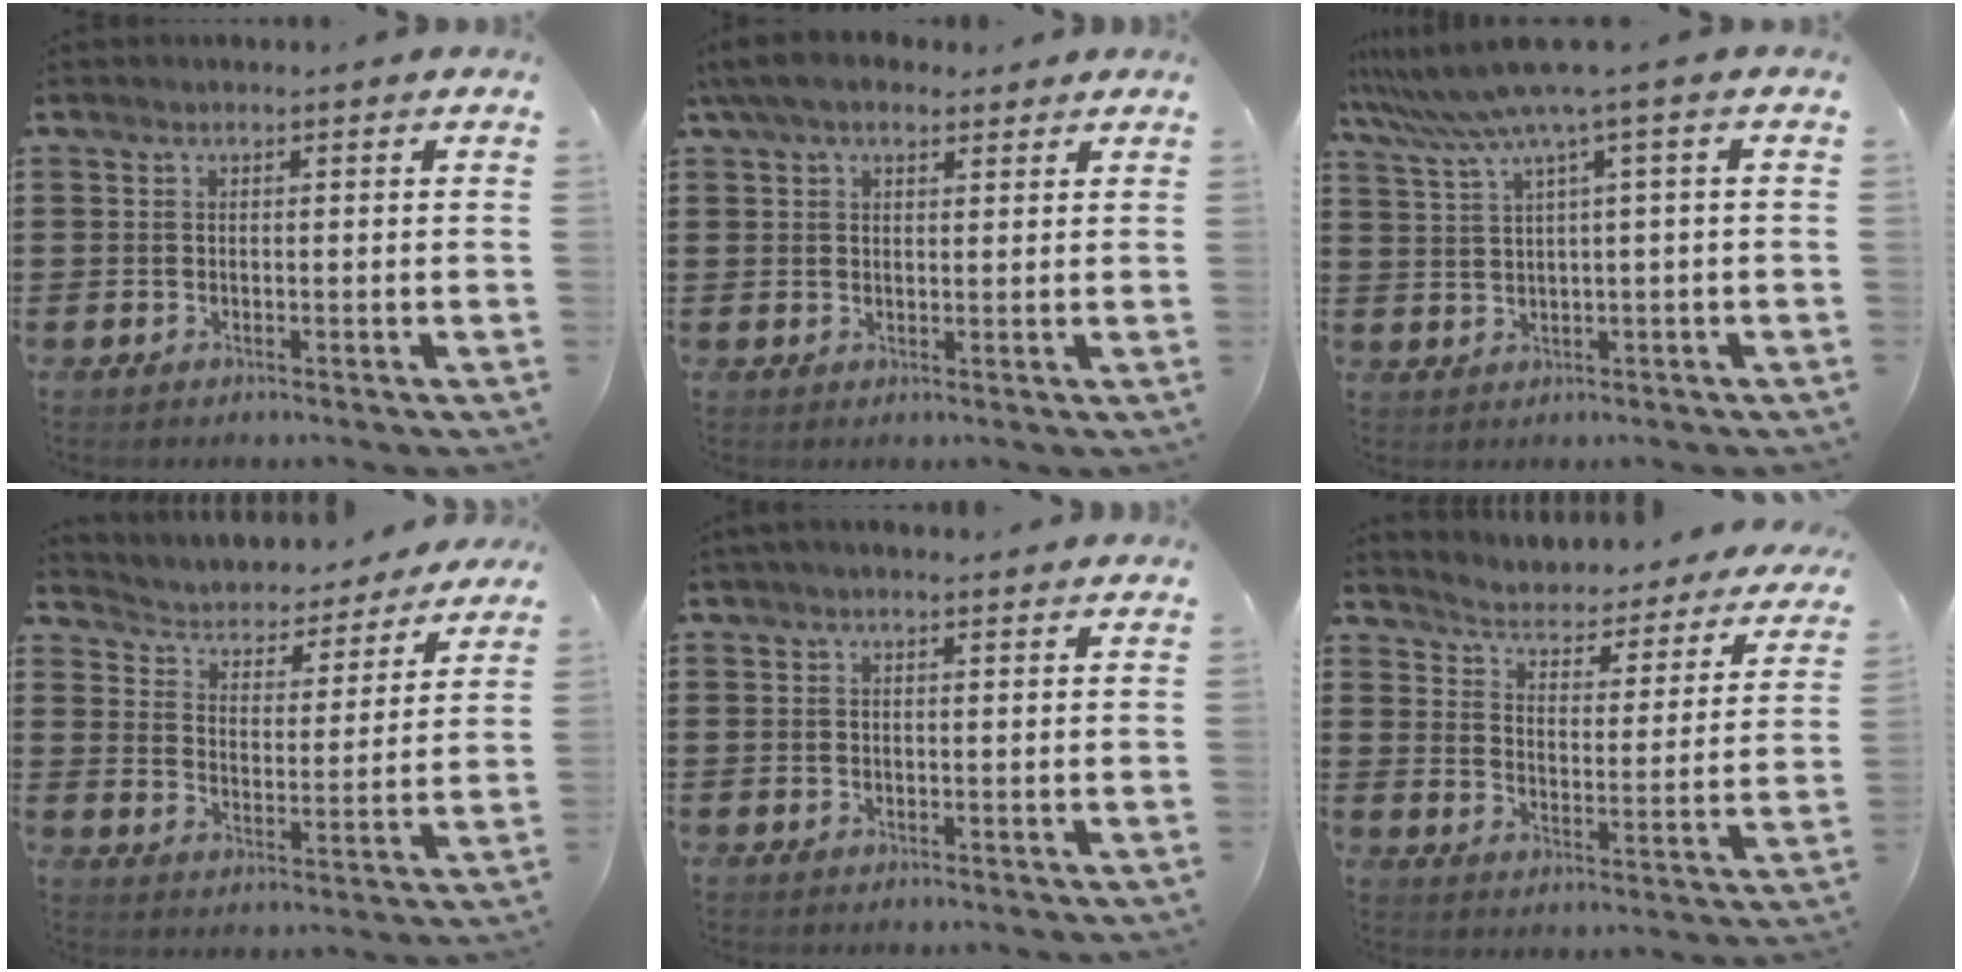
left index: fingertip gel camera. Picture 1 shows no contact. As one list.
[{"total": 5.3, "force": [3.9, 2.1, 2.8], "torque": [-0.068, 0.004, 0.074]}, {"total": 5.8, "force": [2.5, -0.7, 5.2], "torque": [-0.125, -0.029, 0.035]}, {"total": 2.9, "force": [2.9, 0.6, 0.1], "torque": [-0.024, -0.030, 0.040]}, {"total": 1.2, "force": [0.9, 0.2, 0.8], "torque": [-0.015, 0.003, 0.016]}, {"total": 2.2, "force": [2.1, 0.6, 0.6], "torque": [-0.029, -0.027, 0.022]}]